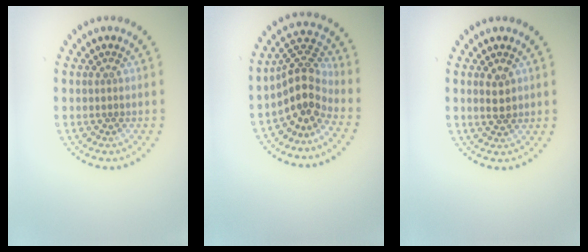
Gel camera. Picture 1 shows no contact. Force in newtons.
{"total": 4.1, "press": 3.0, "slide": 2.7}
{"total": 1.9, "press": 1.8, "slide": 0.3}